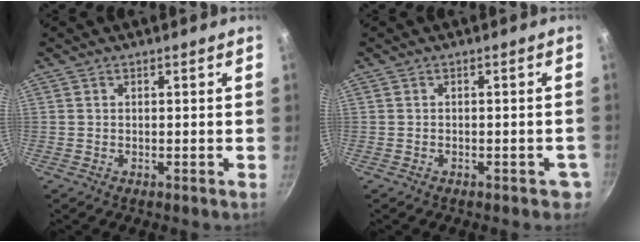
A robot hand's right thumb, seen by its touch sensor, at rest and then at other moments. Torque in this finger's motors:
{"motor_torque": [0.38, 0.74, -0.24, 0.16, 0.00]}